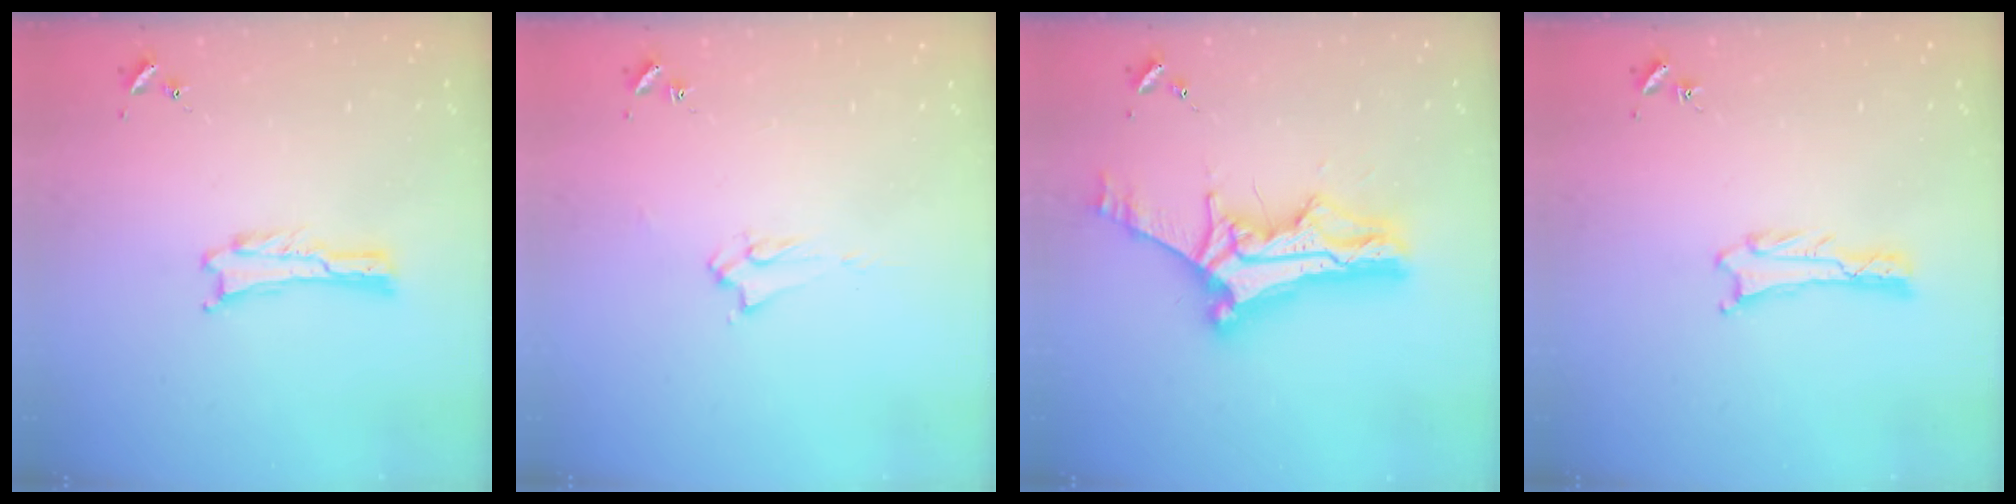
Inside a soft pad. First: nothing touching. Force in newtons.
{"total": 1.9, "press": 1.9, "slide": 0.3}
{"total": 12.3, "press": 12.2, "slide": 1.0}
{"total": 0.6, "press": 0.6, "slide": 0.1}